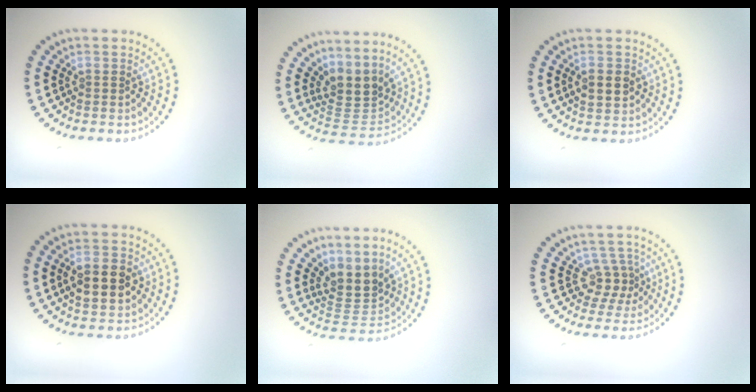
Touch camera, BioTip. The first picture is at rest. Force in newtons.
{"total": 3.5, "press": 2.6, "slide": 2.4}
{"total": 2.4, "press": 2.4, "slide": 0.1}
{"total": 5.0, "press": 5.0, "slide": 0.2}
{"total": 3.5, "press": 2.7, "slide": 2.2}
{"total": 2.5, "press": 1.6, "slide": 2.0}